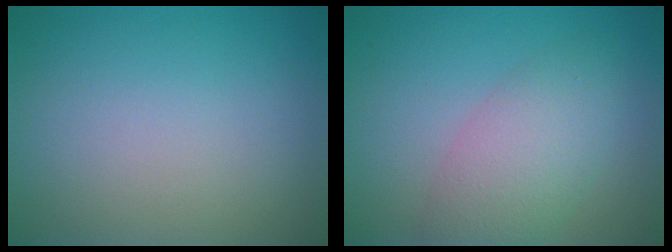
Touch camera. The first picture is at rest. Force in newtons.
{"total": 4.8, "press": 4.8, "slide": 0.3}